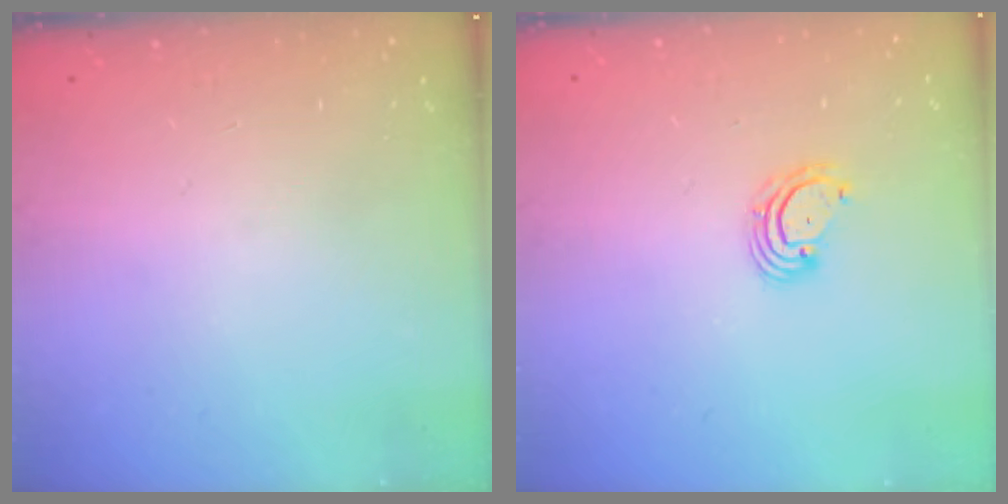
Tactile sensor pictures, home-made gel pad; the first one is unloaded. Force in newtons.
{"total": 3.2, "press": 3.2, "slide": 0.1}